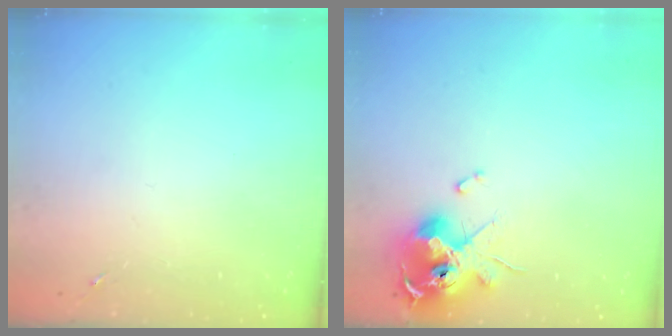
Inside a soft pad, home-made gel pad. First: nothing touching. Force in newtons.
{"total": 13.0, "press": 12.9, "slide": 1.8}